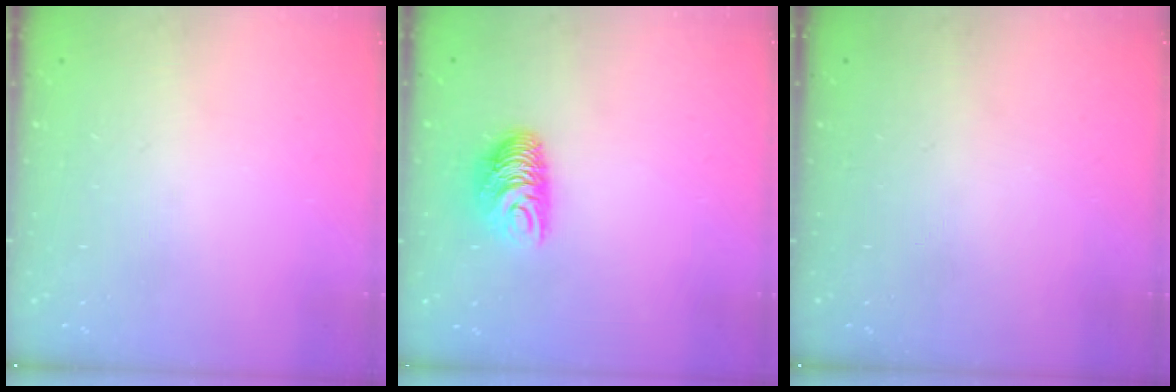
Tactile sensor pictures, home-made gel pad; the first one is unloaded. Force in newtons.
{"total": 8.4, "press": 8.4, "slide": 0.3}
{"total": 0.0}